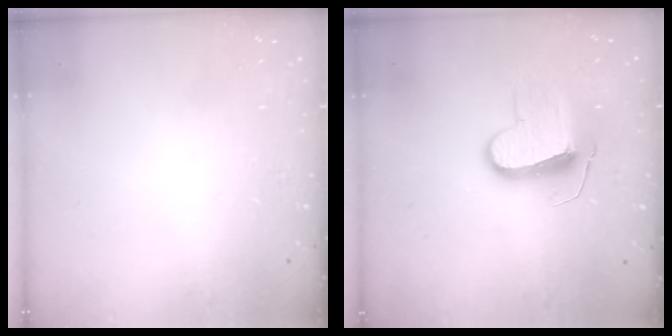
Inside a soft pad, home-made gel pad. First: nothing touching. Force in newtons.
{"total": 9.9, "press": 9.9, "slide": 0.0}